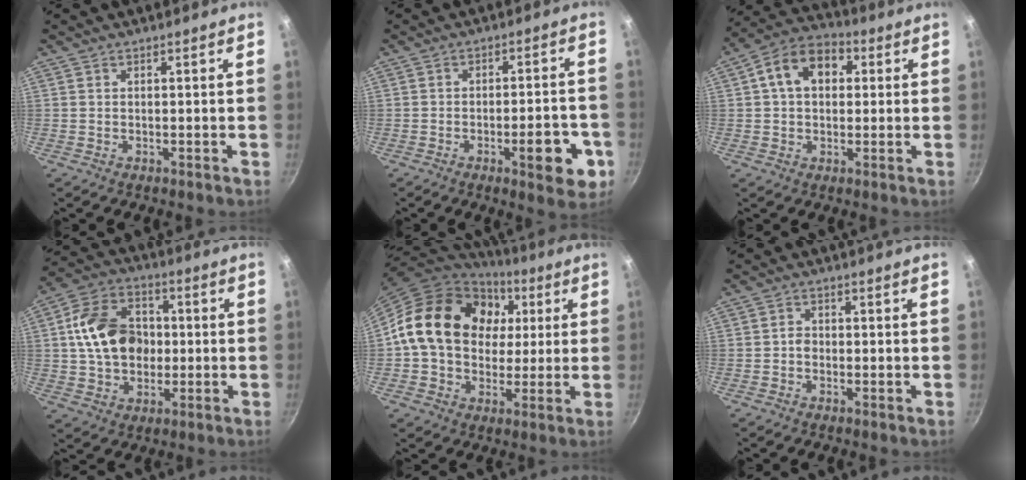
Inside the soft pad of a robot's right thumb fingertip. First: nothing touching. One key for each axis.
{"total": 10.2, "fx": -3.9, "fy": 3.6, "fz": 8.7, "tx": -0.090, "ty": 0.022, "tz": -0.047}
{"total": 11.6, "fx": 2.6, "fy": 8.3, "fz": 7.8, "tx": -0.102, "ty": 0.025, "tz": 0.024}
{"total": 15.2, "fx": 0.9, "fy": 11.5, "fz": 9.8, "tx": -0.141, "ty": 0.021, "tz": 0.007}
{"total": 21.3, "fx": 4.3, "fy": 16.5, "fz": 12.7, "tx": -0.196, "ty": 0.016, "tz": 0.066}
{"total": 1.7, "fx": -0.4, "fy": 1.3, "fz": 1.0, "tx": -0.021, "ty": 0.007, "tz": -0.012}